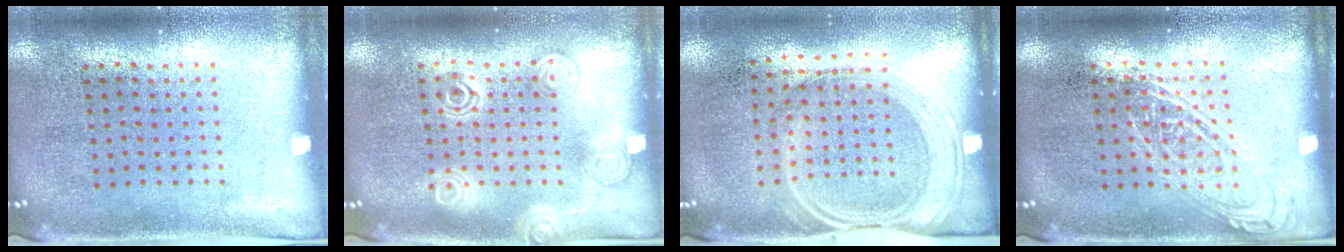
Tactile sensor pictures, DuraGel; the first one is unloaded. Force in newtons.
{"total": 1.3, "press": 1.2, "slide": 0.3}
{"total": 1.6, "press": 1.4, "slide": 0.9}
{"total": 1.1, "press": 1.1, "slide": 0.1}